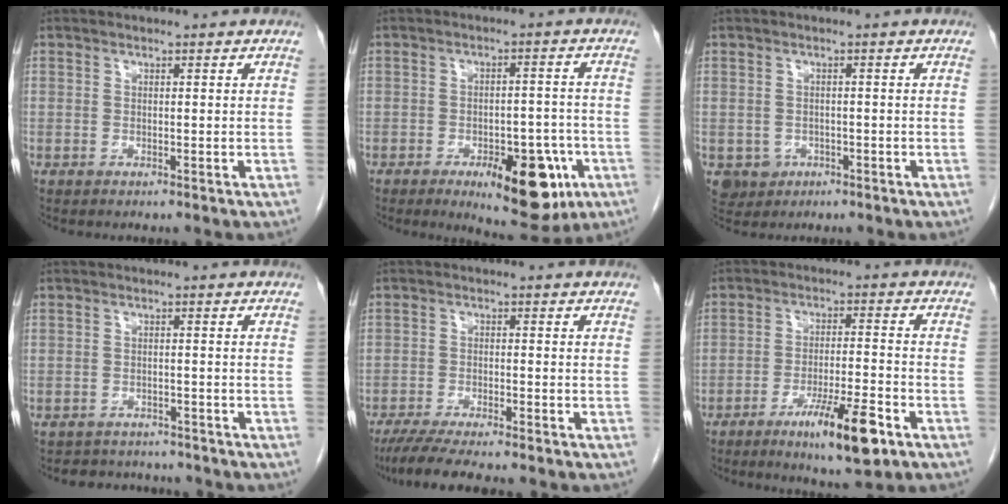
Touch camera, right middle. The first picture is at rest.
{"total": 11.9, "force": [-5.6, 4.7, 9.4], "torque": [-0.114, 0.001, -0.069]}
{"total": 3.5, "force": [-1.4, 3.1, 0.7], "torque": [-0.009, 0.003, -0.017]}
{"total": 7.5, "force": [-6.9, 2.6, 1.1], "torque": [-0.013, 0.007, -0.086]}
{"total": 9.5, "force": [-8.0, 0.8, 5.0], "torque": [-0.077, -0.019, -0.126]}
{"total": 9.8, "force": [-5.6, 0.9, 8.0], "torque": [-0.132, -0.014, -0.089]}